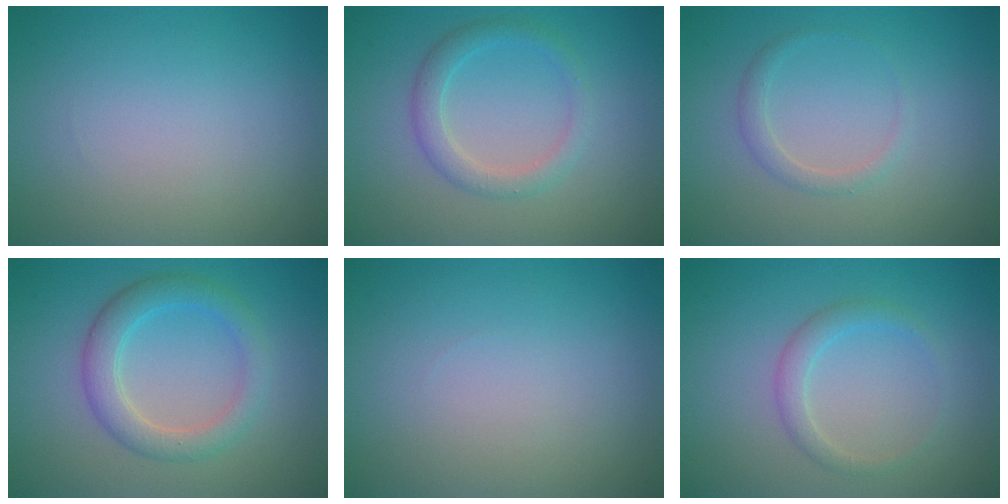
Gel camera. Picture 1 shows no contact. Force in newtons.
{"total": 2.4, "press": 2.4, "slide": 0.1}
{"total": 1.3, "press": 1.3, "slide": 0.1}
{"total": 3.6, "press": 3.6, "slide": 0.2}
{"total": 0.0}
{"total": 1.8, "press": 1.8, "slide": 0.0}